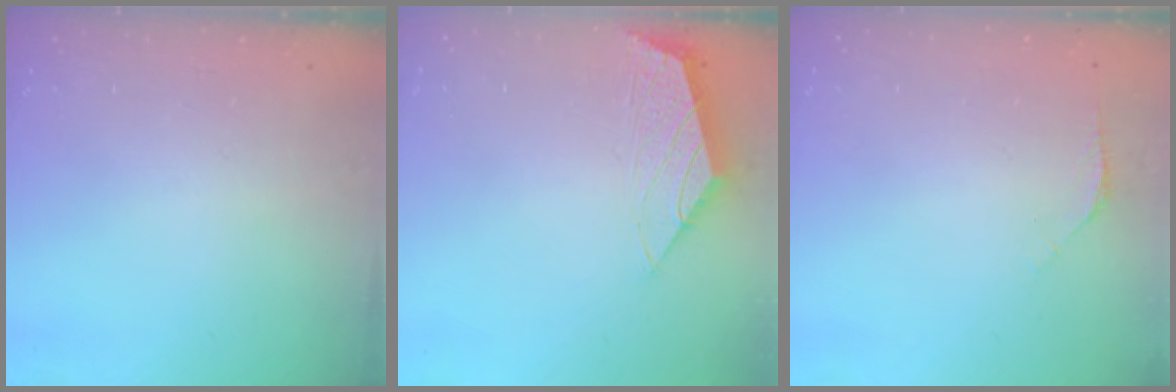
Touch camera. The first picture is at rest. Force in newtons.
{"total": 0.0}
{"total": 1.8, "press": 1.7, "slide": 0.6}